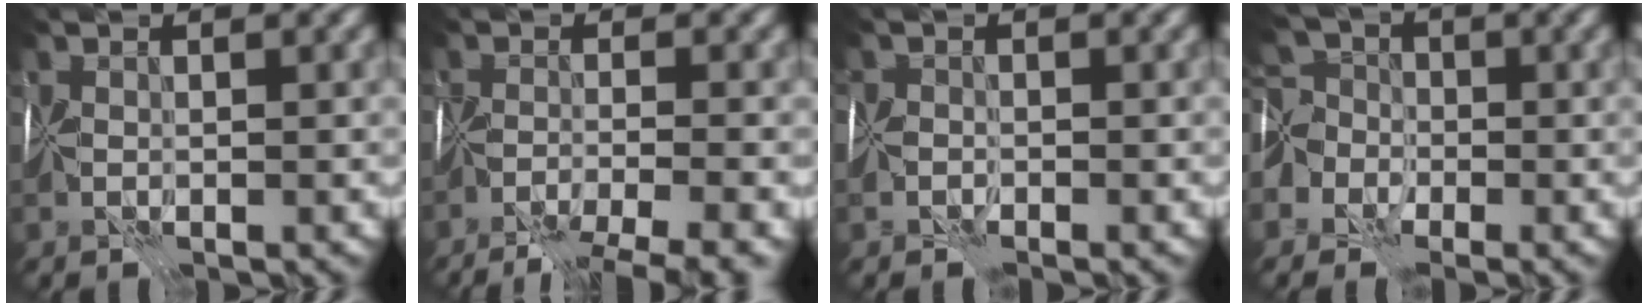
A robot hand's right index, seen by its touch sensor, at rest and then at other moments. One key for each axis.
{"total": 7.8, "fx": -6.0, "fy": 1.5, "fz": 4.7, "tx": -0.074, "ty": -0.016, "tz": -0.082}
{"total": 1.4, "fx": -1.1, "fy": 0.8, "fz": 0.2, "tx": 0.003, "ty": 0.003, "tz": -0.027}
{"total": 5.9, "fx": -2.7, "fy": 4.7, "fz": 2.4, "tx": -0.037, "ty": 0.001, "tz": -0.060}